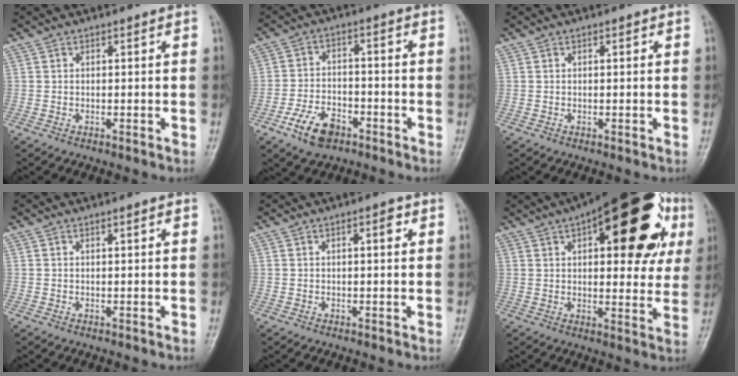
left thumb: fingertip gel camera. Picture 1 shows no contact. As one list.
[{"total": 8.2, "force": [-4.7, 4.7, 4.8], "torque": [-0.079, 0.024, -0.084]}, {"total": 0.6, "force": [0.2, 0.2, 0.6], "torque": [-0.010, 0.001, 0.003]}, {"total": 0.9, "force": [0.4, 0.1, 0.8], "torque": [-0.013, 0.001, 0.005]}, {"total": 2.2, "force": [0.8, 0.8, 1.9], "torque": [-0.027, 0.002, 0.010]}, {"total": 27.1, "force": [10.4, 10.9, 22.5], "torque": [-0.282, 0.018, 0.137]}]